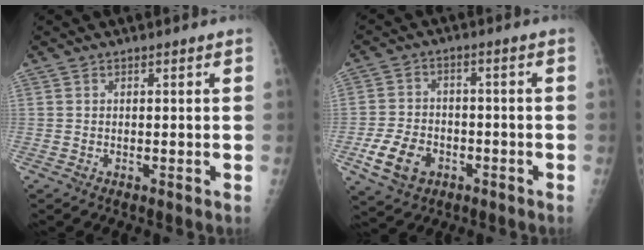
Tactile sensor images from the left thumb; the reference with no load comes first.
{"total": 8.6, "force": [-3.6, 6.2, 4.8], "torque": [-0.080, 0.016, -0.059]}